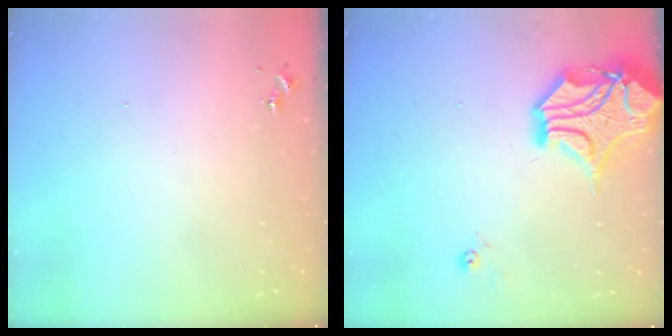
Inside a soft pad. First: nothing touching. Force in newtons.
{"total": 16.9, "press": 16.8, "slide": 2.5}